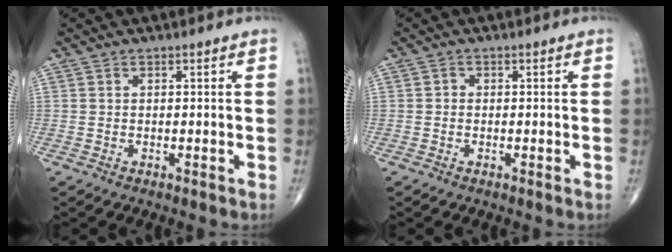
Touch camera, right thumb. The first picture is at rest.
{"total": 0.6, "force": [-0.2, 0.5, 0.2], "torque": [0.001, 0.002, -0.009]}